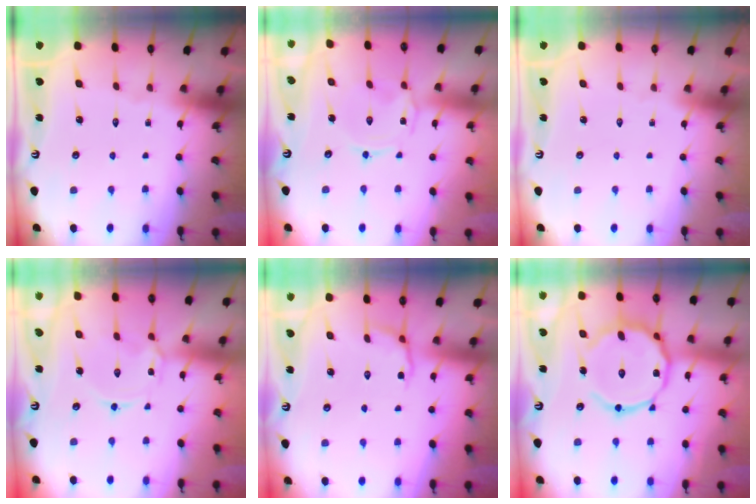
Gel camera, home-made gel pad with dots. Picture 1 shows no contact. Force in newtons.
{"total": 1.4, "press": 1.3, "slide": 0.5}
{"total": 0.0}
{"total": 2.6, "press": 2.5, "slide": 0.3}
{"total": 4.1, "press": 3.5, "slide": 2.1}
{"total": 18.5, "press": 18.4, "slide": 1.4}